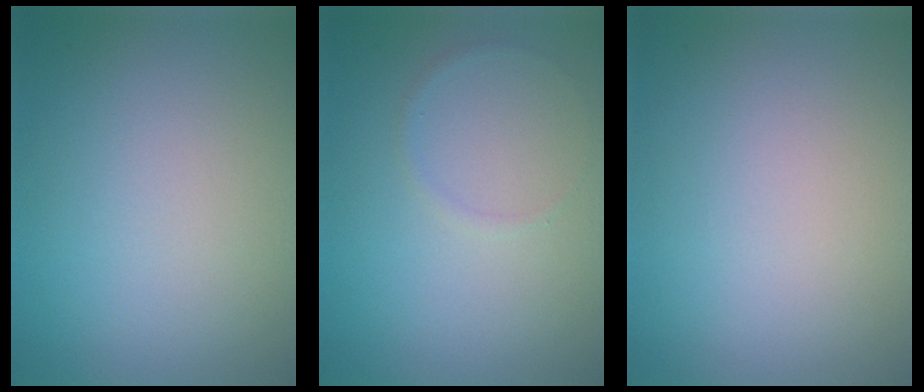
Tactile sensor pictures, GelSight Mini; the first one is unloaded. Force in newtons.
{"total": 0.6, "press": 0.6, "slide": 0.1}
{"total": 0.0}